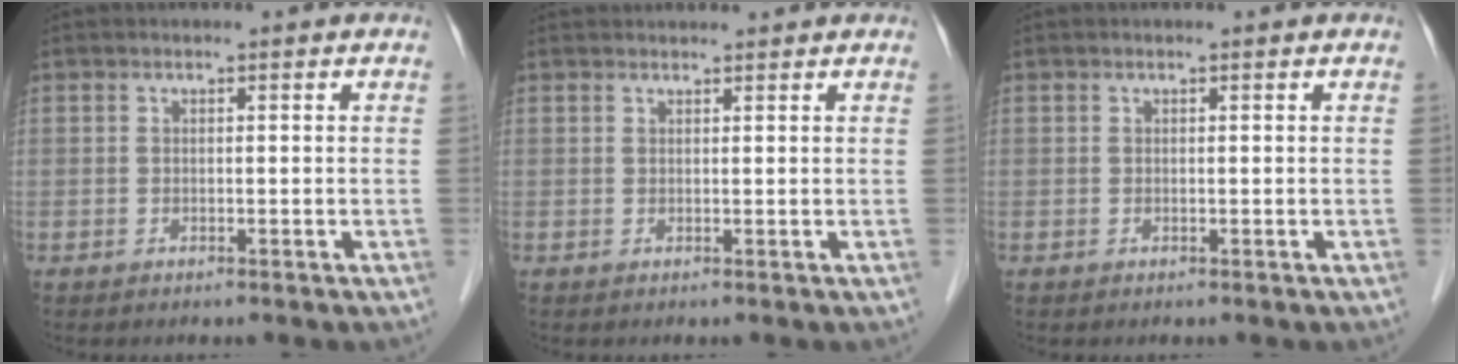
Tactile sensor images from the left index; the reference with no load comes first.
{"total": 3.6, "force": [3.5, 0.4, 0.6], "torque": [-0.006, 0.031, 0.048]}
{"total": 0.0}